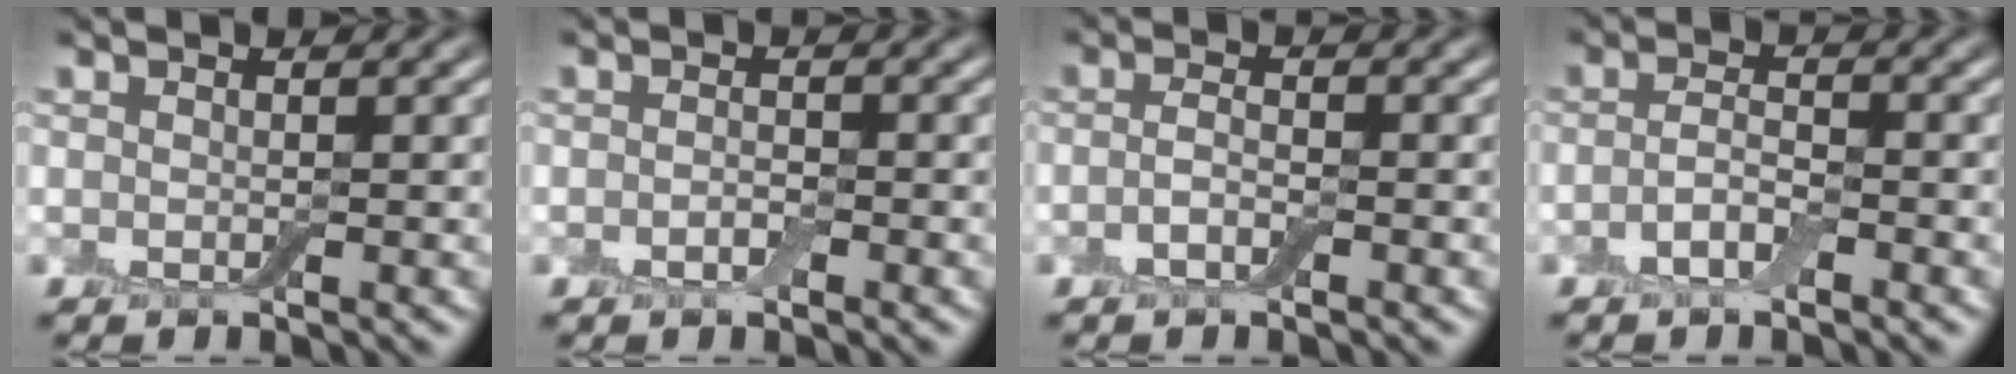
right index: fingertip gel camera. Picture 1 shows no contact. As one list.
[{"total": 1.0, "force": [-0.5, 0.5, 0.8], "torque": [-0.015, 0.000, -0.008]}, {"total": 1.5, "force": [-0.7, 0.5, 1.2], "torque": [-0.029, 0.000, -0.017]}, {"total": 2.1, "force": [-1.1, 0.7, 1.7], "torque": [-0.036, 0.004, -0.025]}]